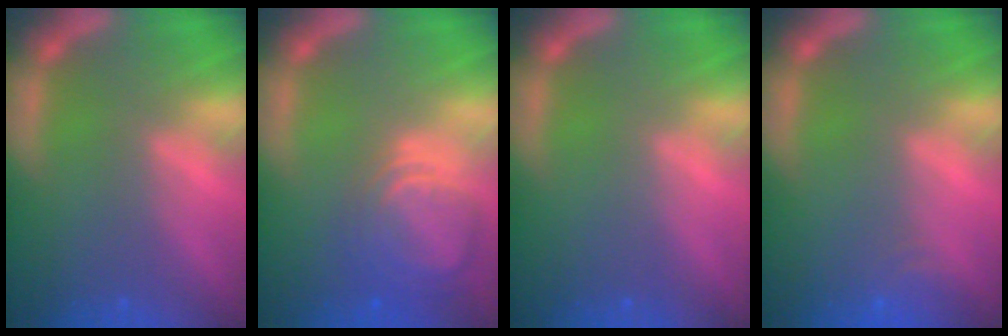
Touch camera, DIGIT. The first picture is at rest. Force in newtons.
{"total": 6.5}
{"total": 0.0}
{"total": 2.4}